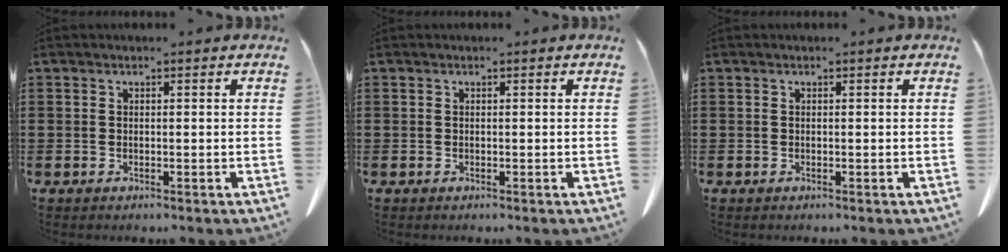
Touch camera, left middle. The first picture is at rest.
{"total": 0.0}
{"total": 0.0}